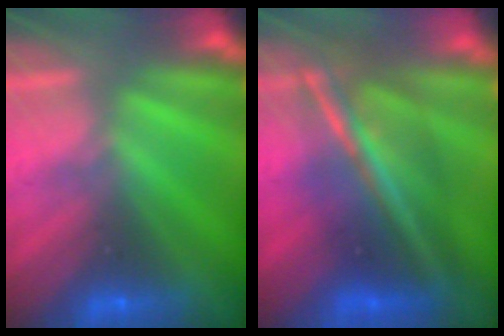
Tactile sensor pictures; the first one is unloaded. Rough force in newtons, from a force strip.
{"total": 7.8}